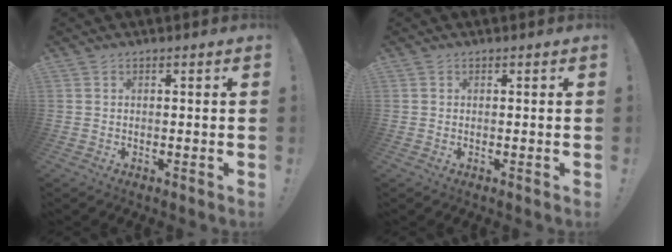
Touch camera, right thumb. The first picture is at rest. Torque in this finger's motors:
{"motor_torque": [-0.05, 0.40, -0.02, 0.10, 0.02]}